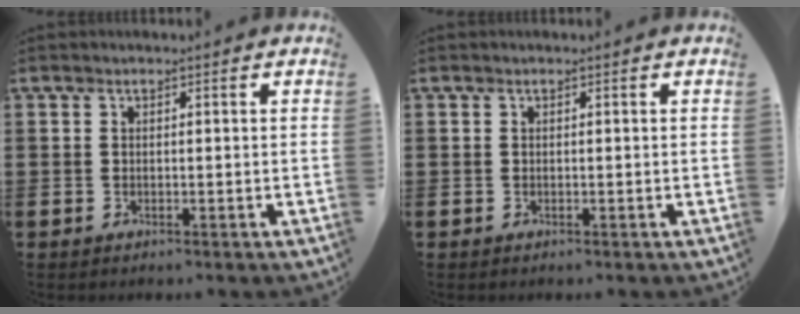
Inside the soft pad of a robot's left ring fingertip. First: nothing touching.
{"total": 0.0}